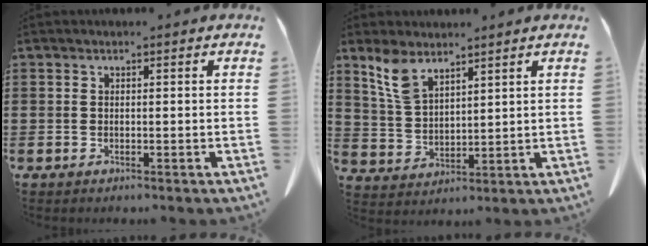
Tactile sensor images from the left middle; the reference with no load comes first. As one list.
[{"total": 6.4, "force": [4.7, 2.8, 3.2], "torque": [-0.080, -0.005, 0.090]}]